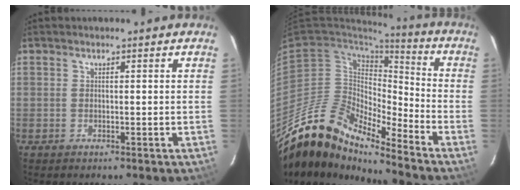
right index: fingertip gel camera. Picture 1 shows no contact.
{"total": 17.3, "force": [-15.1, 3.5, 7.5], "torque": [-0.130, -0.019, -0.297]}